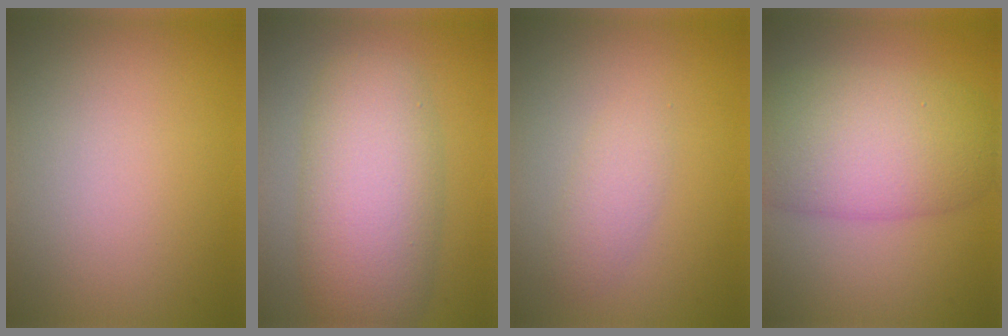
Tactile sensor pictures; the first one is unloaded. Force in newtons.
{"total": 8.0, "press": 8.0, "slide": 0.5}
{"total": 1.8, "press": 1.8, "slide": 0.0}
{"total": 9.0, "press": 8.9, "slide": 0.3}